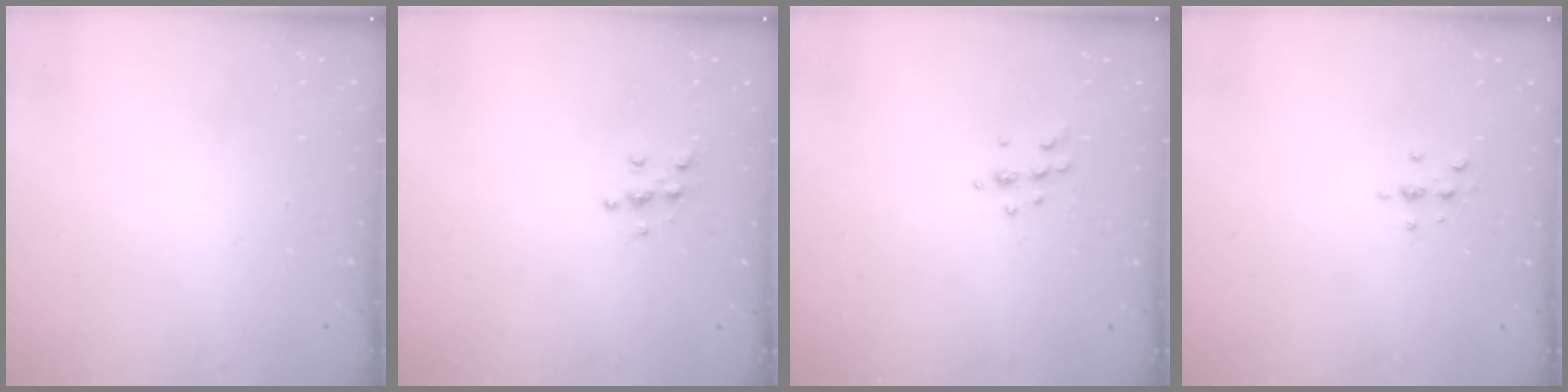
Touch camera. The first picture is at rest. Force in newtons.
{"total": 5.4, "press": 5.4, "slide": 0.5}
{"total": 5.6, "press": 5.6, "slide": 0.9}
{"total": 2.8, "press": 2.7, "slide": 0.3}